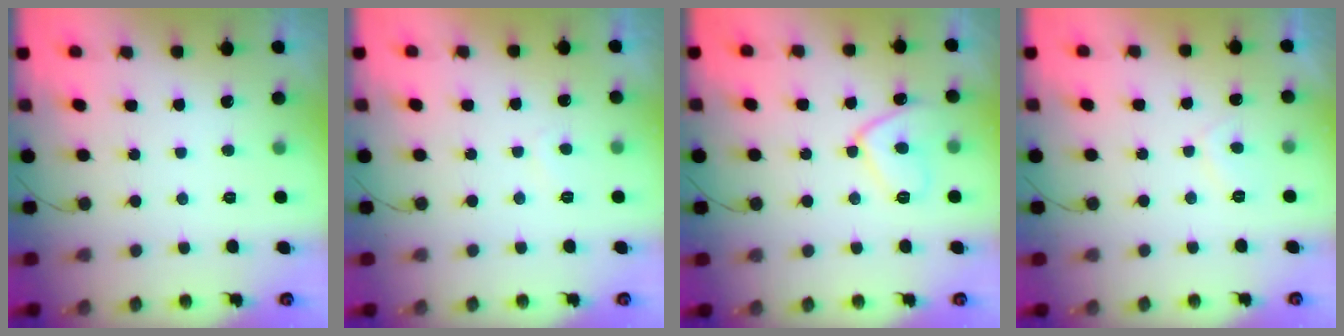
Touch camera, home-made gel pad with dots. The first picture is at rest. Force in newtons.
{"total": 1.9, "press": 1.8, "slide": 0.6}
{"total": 9.6, "press": 9.5, "slide": 0.9}
{"total": 1.7, "press": 1.6, "slide": 0.7}